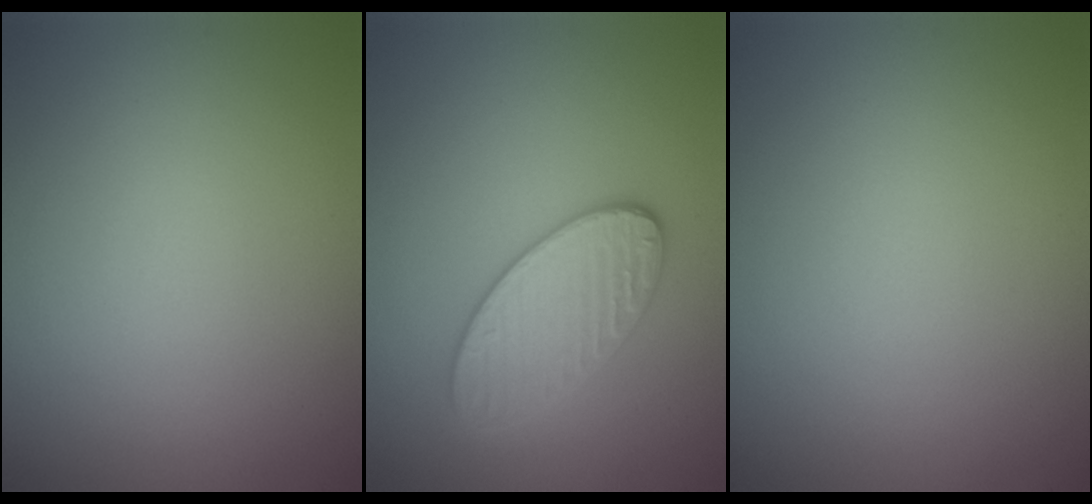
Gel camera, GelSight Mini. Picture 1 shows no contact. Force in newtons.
{"total": 3.5, "press": 3.4, "slide": 0.8}
{"total": 0.0}